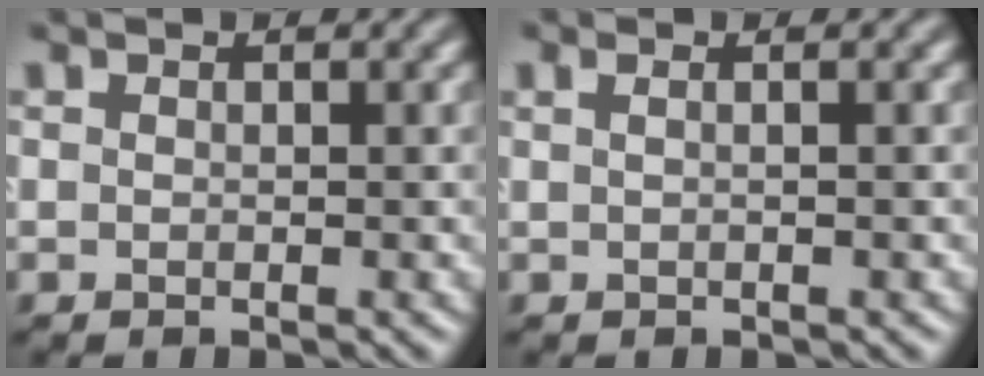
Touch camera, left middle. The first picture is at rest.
{"total": 1.8, "force": [0.7, 0.9, 1.4], "torque": [-0.009, 0.002, -0.005]}